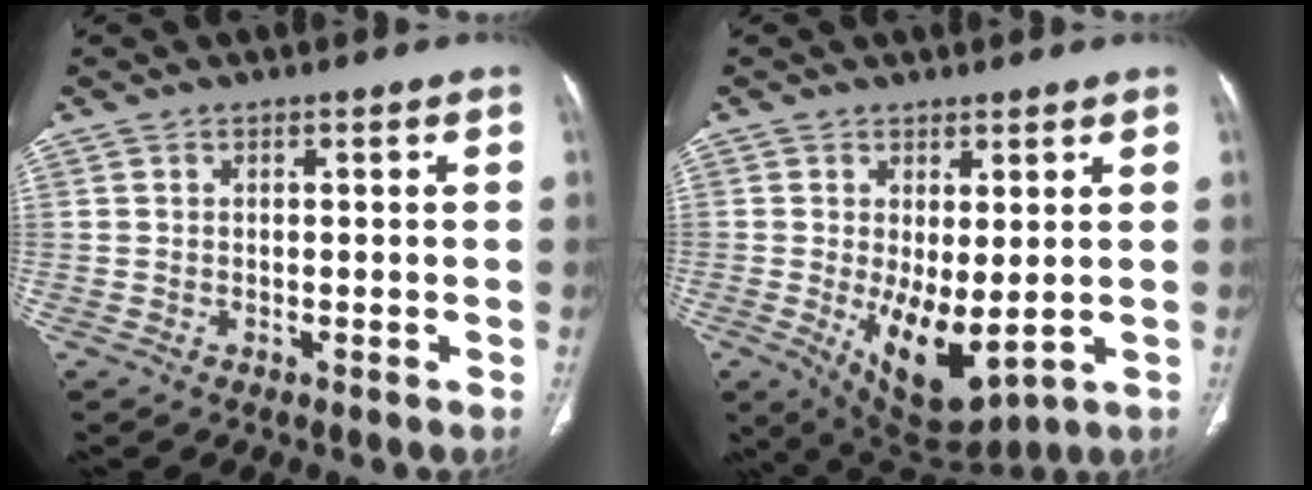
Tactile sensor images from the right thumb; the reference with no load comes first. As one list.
[{"total": 9.9, "force": [-1.1, 4.4, 8.8], "torque": [-0.140, -0.025, 0.004]}]